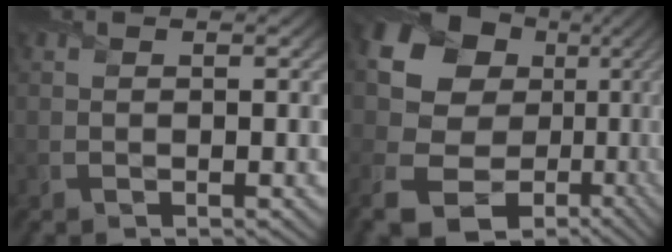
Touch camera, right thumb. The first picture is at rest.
{"total": 18.4, "force": [0.4, 15.3, 10.2], "torque": [-0.225, -0.037, 0.039]}